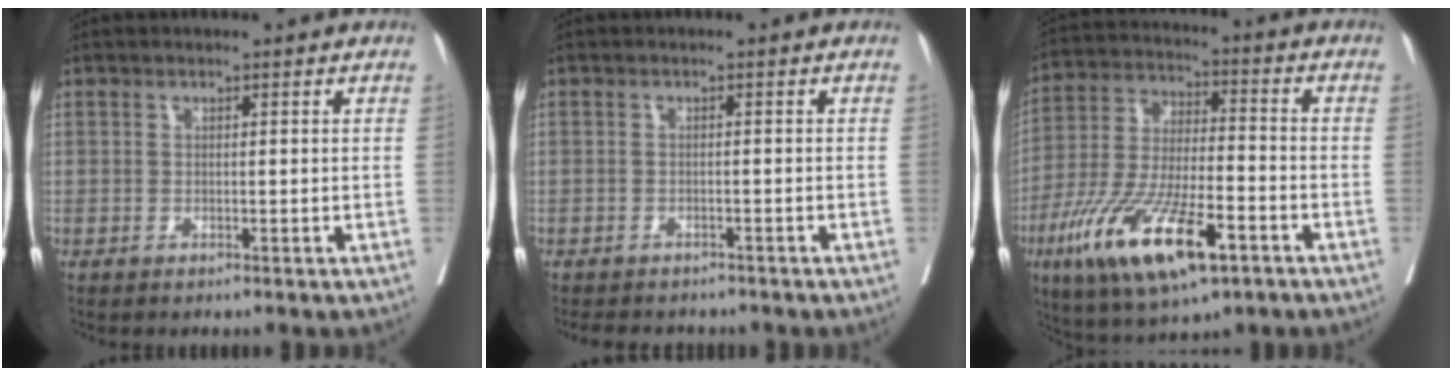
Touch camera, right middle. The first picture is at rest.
{"total": 6.4, "force": [-5.7, 2.3, 2.0], "torque": [-0.025, -0.002, -0.071]}
{"total": 17.2, "force": [-8.4, 4.8, 14.3], "torque": [-0.292, -0.023, -0.145]}